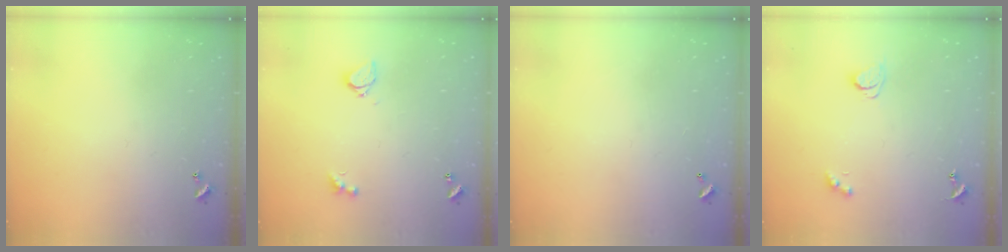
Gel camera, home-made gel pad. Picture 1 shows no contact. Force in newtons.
{"total": 4.3, "press": 4.2, "slide": 0.8}
{"total": 2.9, "press": 2.9, "slide": 0.1}
{"total": 2.4, "press": 2.3, "slide": 0.6}